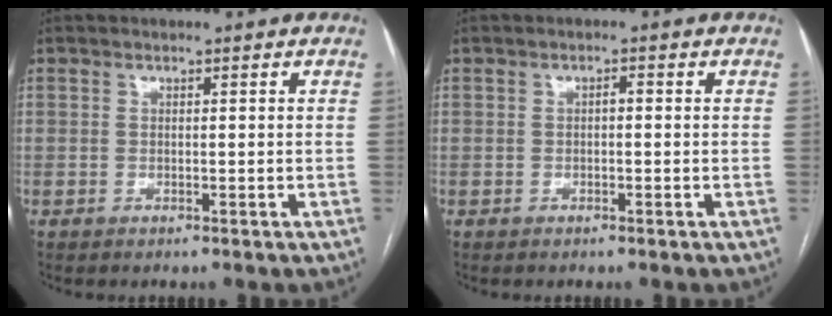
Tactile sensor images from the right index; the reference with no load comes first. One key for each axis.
{"total": 0.8, "fx": -0.1, "fy": 0.3, "fz": 0.7, "tx": -0.012, "ty": 0.004, "tz": -0.003}